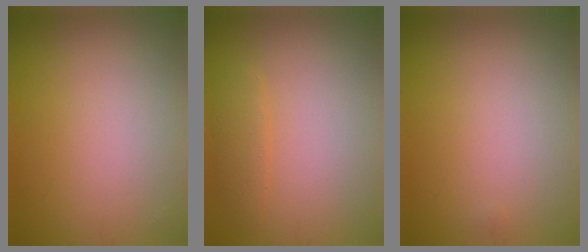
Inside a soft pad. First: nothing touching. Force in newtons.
{"total": 1.4, "press": 1.4, "slide": 0.1}
{"total": 0.0}